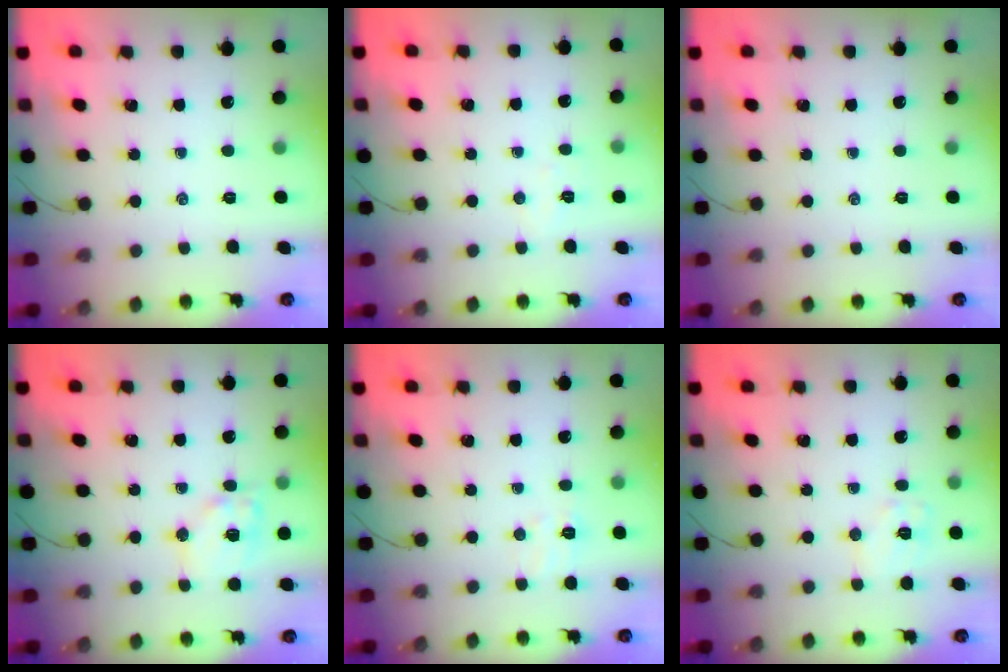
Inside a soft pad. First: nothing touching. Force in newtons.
{"total": 4.0, "press": 3.9, "slide": 0.8}
{"total": 0.0}
{"total": 10.7, "press": 10.6, "slide": 1.5}
{"total": 4.6, "press": 4.4, "slide": 1.1}
{"total": 7.0, "press": 7.0, "slide": 0.6}